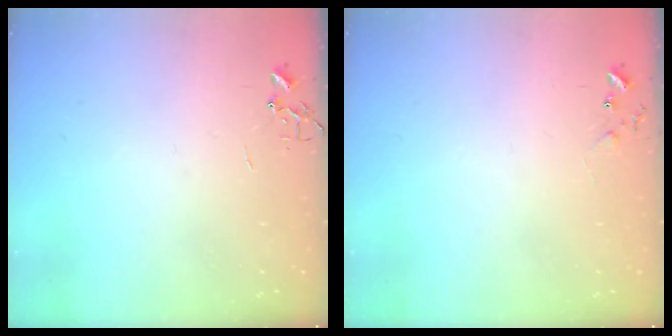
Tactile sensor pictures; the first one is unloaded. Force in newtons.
{"total": 5.1, "press": 5.0, "slide": 0.8}